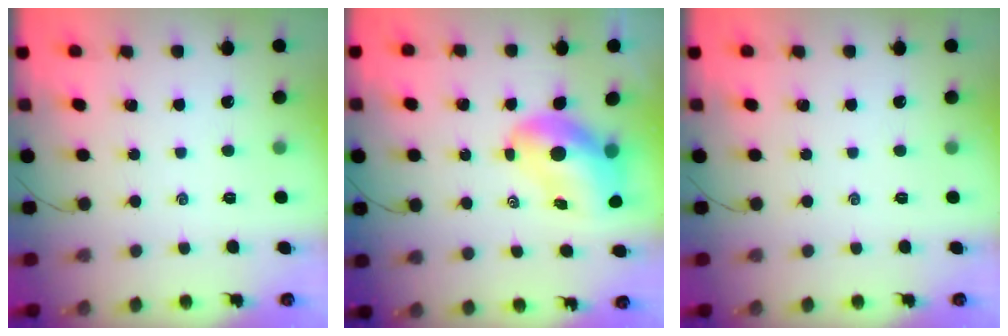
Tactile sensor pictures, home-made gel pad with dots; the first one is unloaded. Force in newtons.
{"total": 9.4, "press": 8.9, "slide": 2.9}
{"total": 0.0}